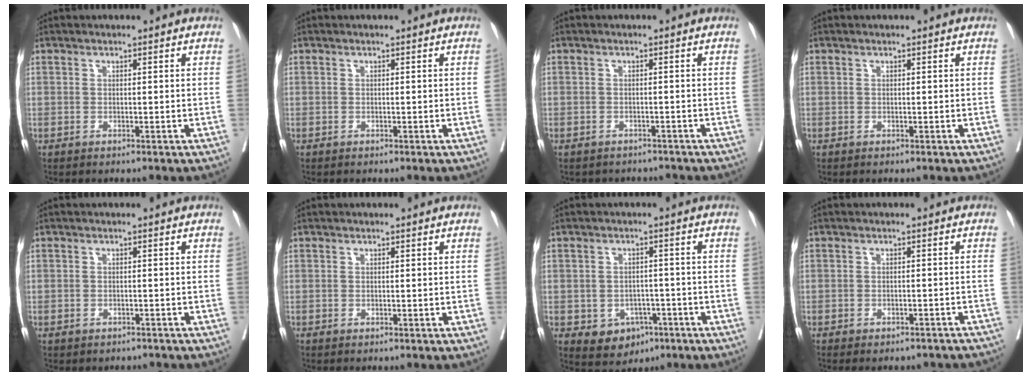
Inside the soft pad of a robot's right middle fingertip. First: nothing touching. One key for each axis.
{"total": 0.0}
{"total": 4.3, "fx": -3.9, "fy": 1.8, "fz": 0.3, "tx": -0.003, "ty": 0.008, "tz": -0.046}
{"total": 0.0}
{"total": 2.4, "fx": -2.0, "fy": 1.4, "fz": 0.1, "tx": -0.003, "ty": 0.004, "tz": -0.028}
{"total": 0.0}
{"total": 5.9, "fx": -2.7, "fy": 4.6, "fz": 2.5, "tx": -0.033, "ty": 0.004, "tz": -0.028}
{"total": 10.1, "fx": -9.0, "fy": 3.4, "fz": 3.2, "tx": -0.044, "ty": 0.003, "tz": -0.092}